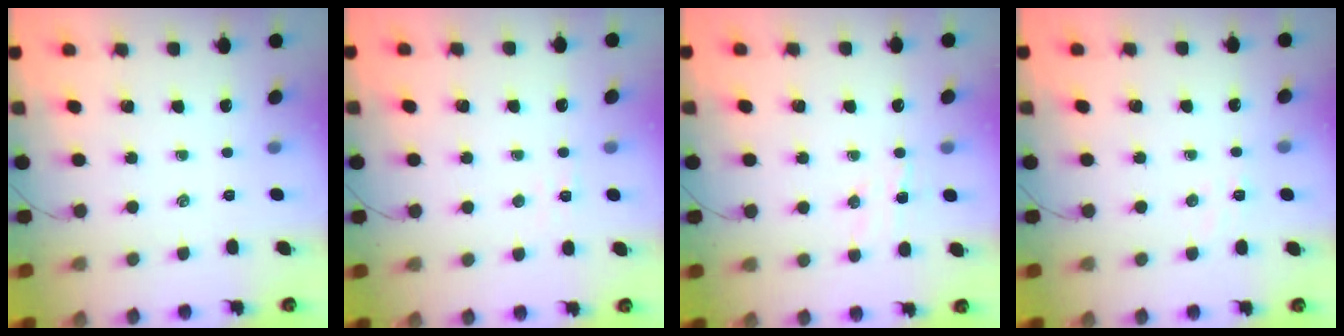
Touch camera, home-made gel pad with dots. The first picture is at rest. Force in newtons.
{"total": 2.3, "press": 2.1, "slide": 0.8}
{"total": 5.4, "press": 5.3, "slide": 1.1}
{"total": 5.0, "press": 4.9, "slide": 0.8}